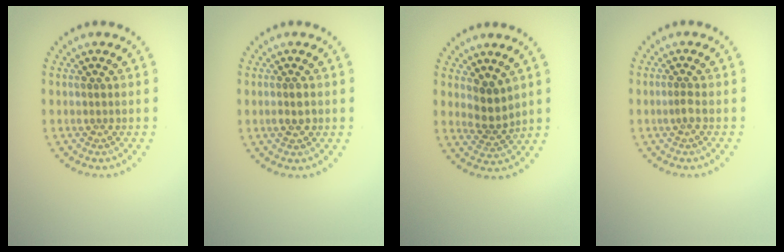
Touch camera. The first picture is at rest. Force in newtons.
{"total": 1.3, "press": 1.2, "slide": 0.3}
{"total": 2.5, "press": 2.0, "slide": 1.4}
{"total": 0.8, "press": 0.5, "slide": 0.7}